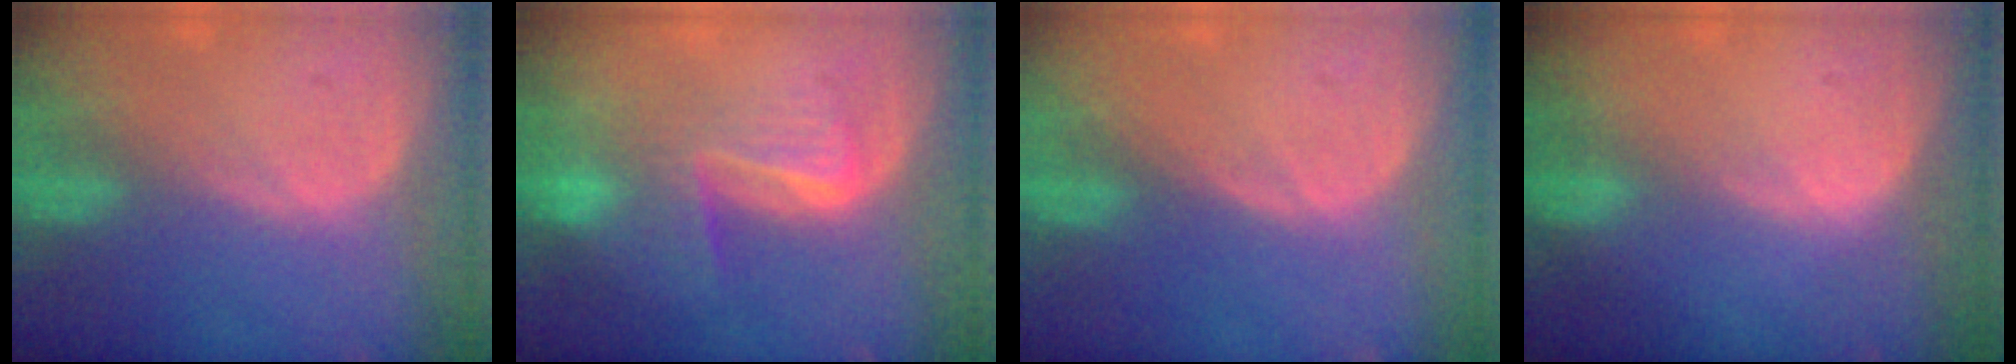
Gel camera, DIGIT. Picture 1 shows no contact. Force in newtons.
{"total": 6.3, "press": 6.1, "slide": 1.5}
{"total": 0.0}
{"total": 0.5, "press": 0.3, "slide": 0.4}